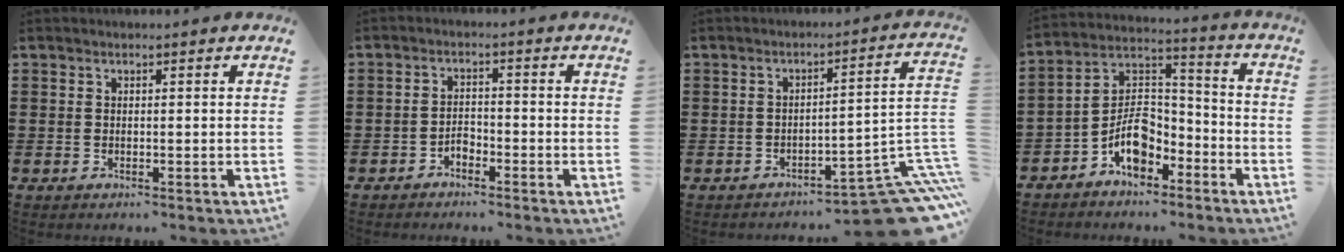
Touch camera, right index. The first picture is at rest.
{"total": 2.0, "force": [-1.7, 1.0, 0.6], "torque": [-0.019, 0.003, -0.036]}
{"total": 9.9, "force": [-7.3, 1.9, 6.4], "torque": [-0.063, 0.008, -0.137]}
{"total": 8.1, "force": [-4.6, 4.7, 4.7], "torque": [-0.101, 0.007, -0.090]}